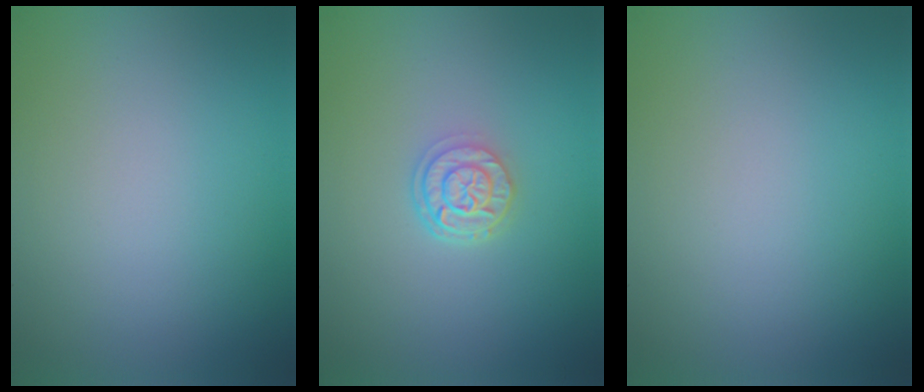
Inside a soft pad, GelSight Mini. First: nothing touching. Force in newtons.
{"total": 2.9, "press": 2.3, "slide": 1.8}
{"total": 0.0}